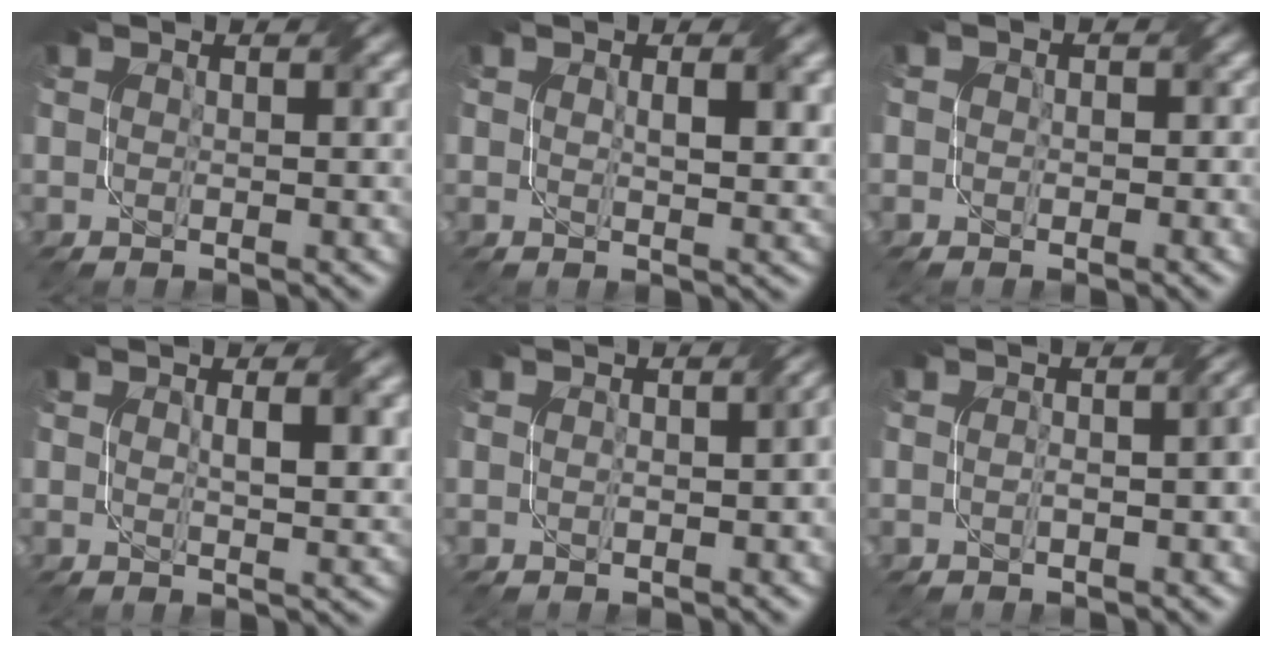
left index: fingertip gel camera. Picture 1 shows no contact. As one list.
[{"total": 2.7, "force": [0.7, 0.8, 2.4], "torque": [-0.039, -0.002, 0.014]}, {"total": 1.4, "force": [-0.1, 1.3, 0.6], "torque": [-0.002, -0.001, -0.008]}, {"total": 3.3, "force": [0.8, 0.8, 3.0], "torque": [-0.047, -0.001, 0.016]}, {"total": 2.2, "force": [-0.3, 0.8, 2.0], "torque": [-0.025, 0.000, 0.001]}, {"total": 3.3, "force": [-0.4, 1.3, 3.0], "torque": [-0.021, 0.012, -0.011]}]